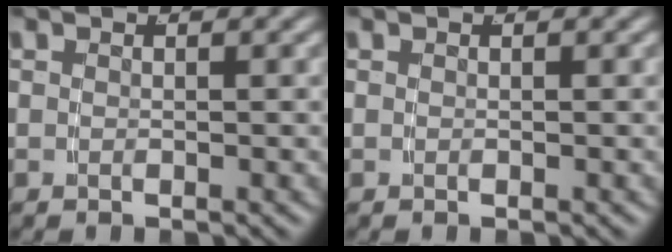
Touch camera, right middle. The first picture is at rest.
{"total": 0.0}